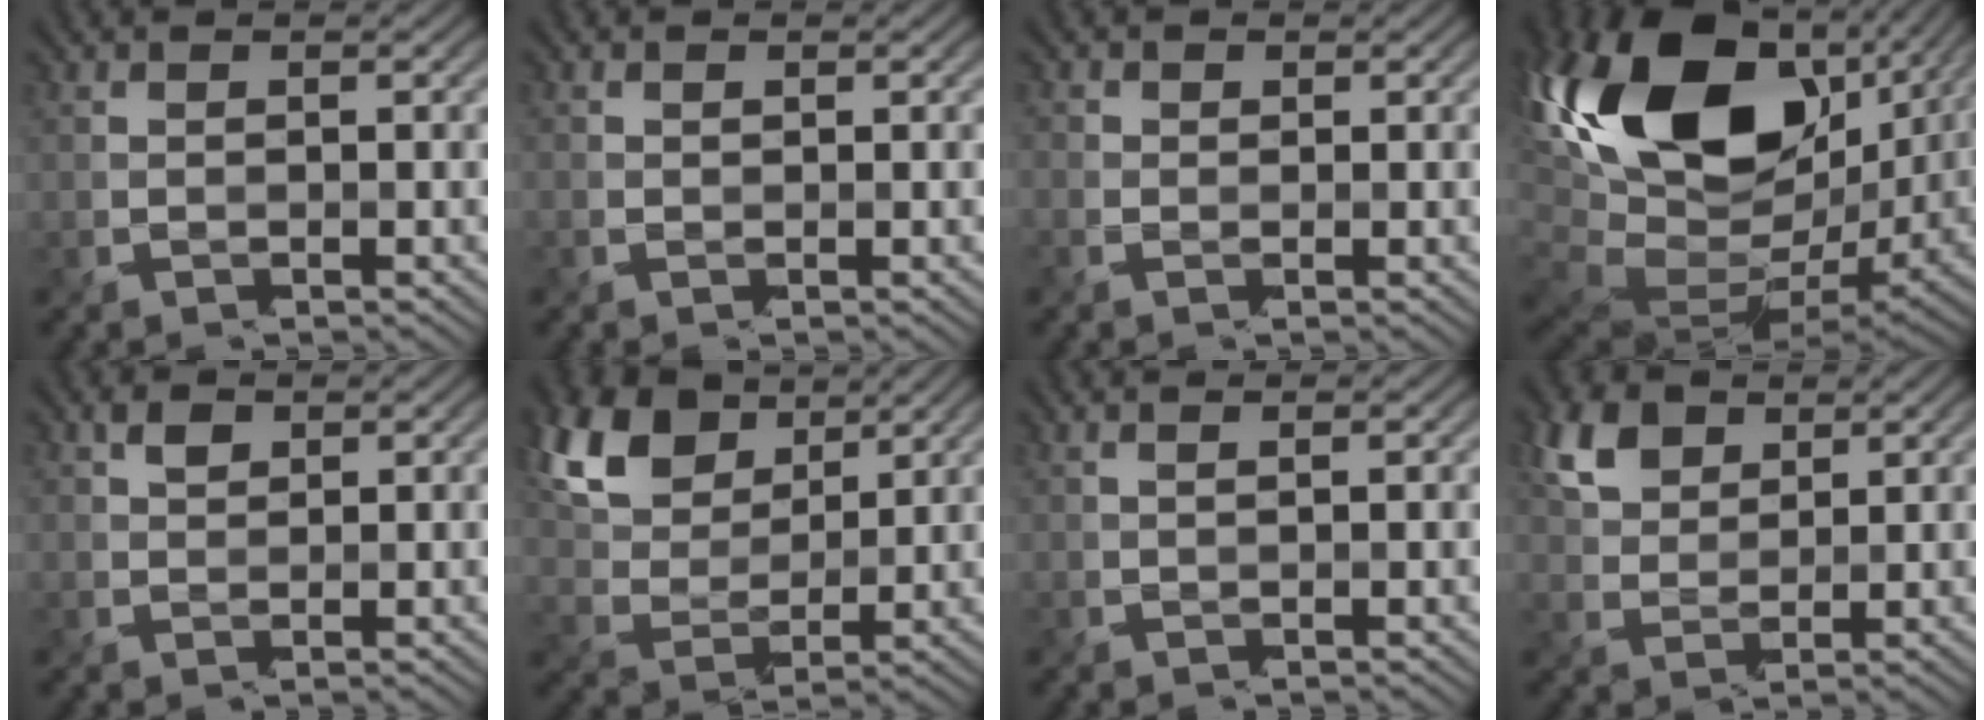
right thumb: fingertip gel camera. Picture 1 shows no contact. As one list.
[{"total": 0.0}, {"total": 1.2, "force": [0.1, 1.2, 0.4], "torque": [-0.011, 0.001, -0.003]}, {"total": 21.0, "force": [5.2, 12.0, 16.5], "torque": [-0.373, -0.001, 0.113]}, {"total": 1.4, "force": [0.6, 0.7, 1.0], "torque": [-0.018, 0.003, 0.013]}, {"total": 11.0, "force": [5.6, 6.5, 7.0], "torque": [-0.174, 0.023, 0.102]}, {"total": 1.0, "force": [0.6, -0.2, 0.8], "torque": [-0.019, 0.006, 0.020]}, {"total": 5.4, "force": [2.5, 3.4, 3.2], "torque": [-0.086, 0.007, 0.049]}]